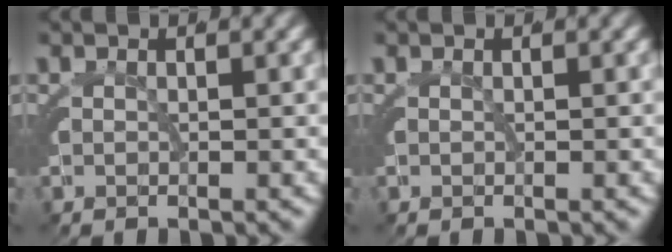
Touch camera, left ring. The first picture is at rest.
{"total": 0.0}